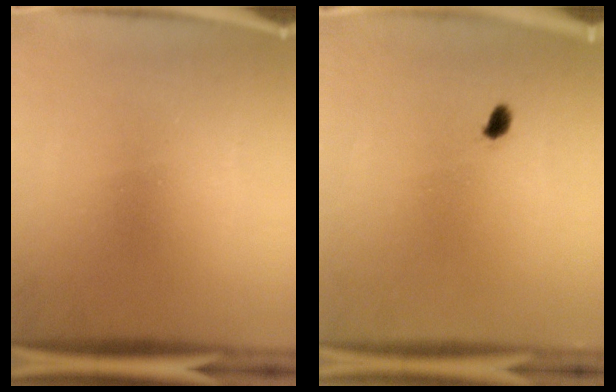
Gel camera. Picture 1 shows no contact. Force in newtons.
{"total": 1.4}